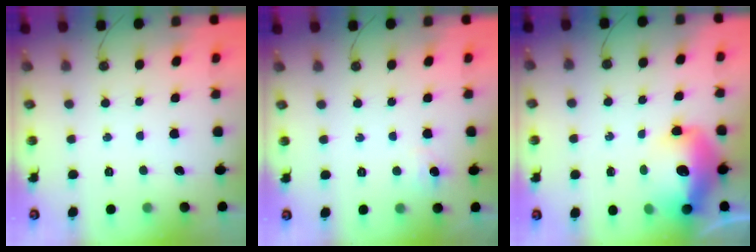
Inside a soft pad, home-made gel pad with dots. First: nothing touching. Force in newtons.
{"total": 3.6, "press": 3.5, "slide": 0.8}
{"total": 16.6, "press": 16.5, "slide": 1.6}